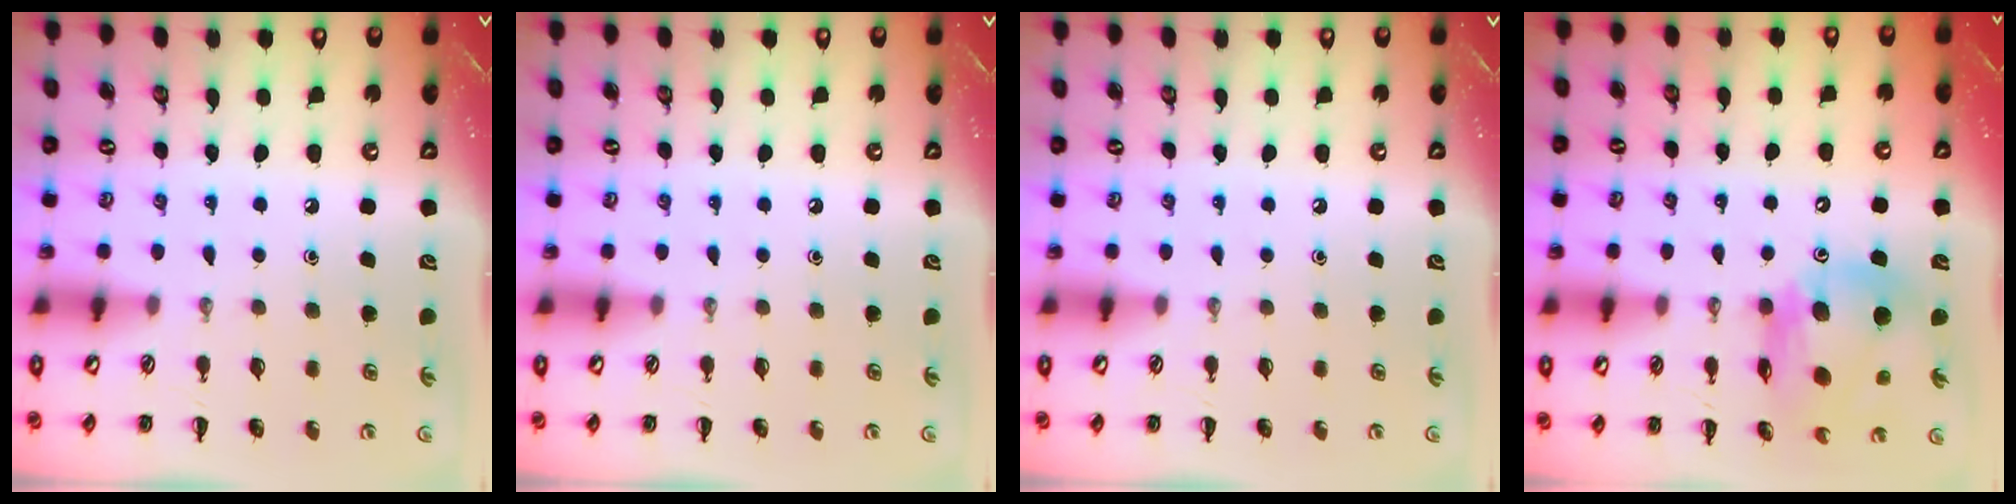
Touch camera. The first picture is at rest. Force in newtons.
{"total": 0.0}
{"total": 0.0}
{"total": 13.2, "press": 12.7, "slide": 3.8}